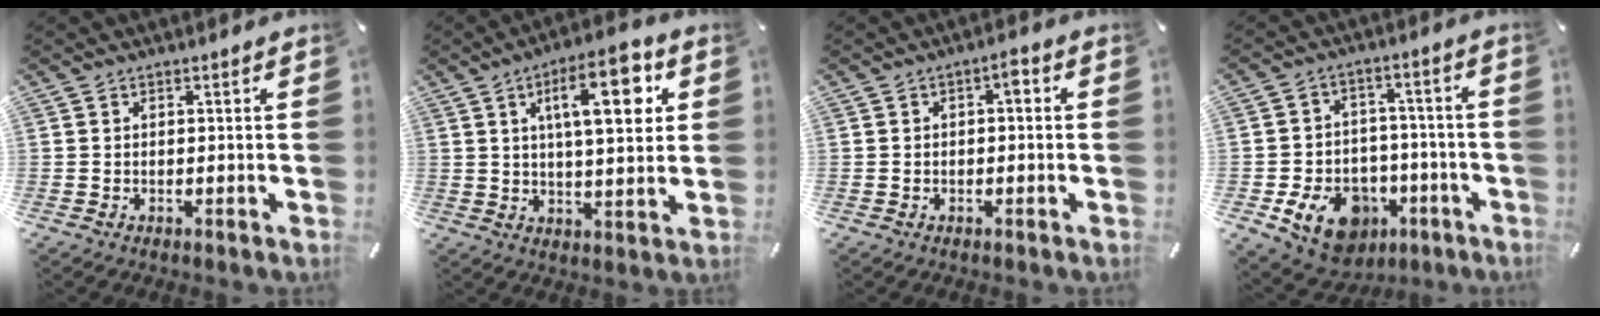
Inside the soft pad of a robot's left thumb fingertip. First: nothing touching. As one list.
[{"total": 15.1, "force": [5.3, 5.4, 13.1], "torque": [-0.197, -0.008, 0.078]}, {"total": 2.8, "force": [-0.3, 1.4, 2.4], "torque": [-0.038, 0.010, -0.012]}, {"total": 13.3, "force": [-5.7, 10.0, 6.6], "torque": [-0.095, 0.039, -0.088]}]